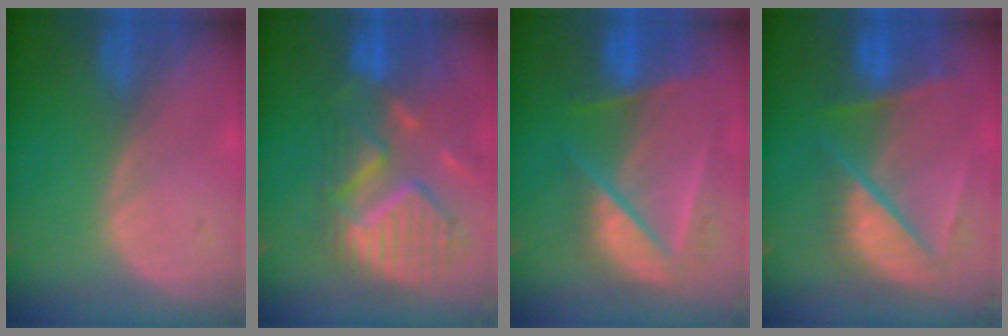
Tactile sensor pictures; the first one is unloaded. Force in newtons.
{"total": 11.9, "press": 10.3, "slide": 5.9}
{"total": 9.7, "press": 8.2, "slide": 5.1}
{"total": 9.7, "press": 8.3, "slide": 4.9}